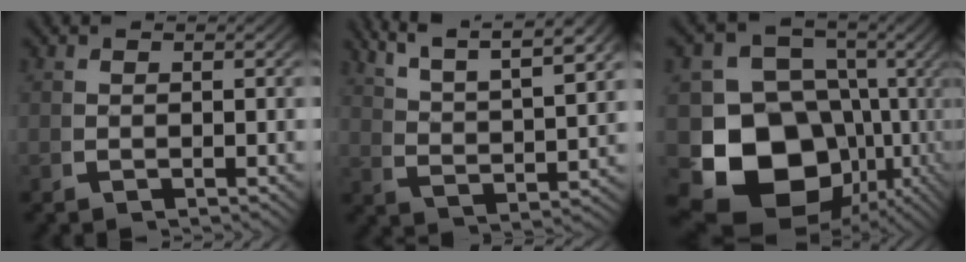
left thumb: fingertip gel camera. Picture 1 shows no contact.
{"total": 8.1, "force": [6.0, 2.8, 4.5], "torque": [-0.079, 0.005, 0.107]}
{"total": 20.2, "force": [-2.4, 15.5, 12.6], "torque": [-0.253, -0.079, -0.016]}